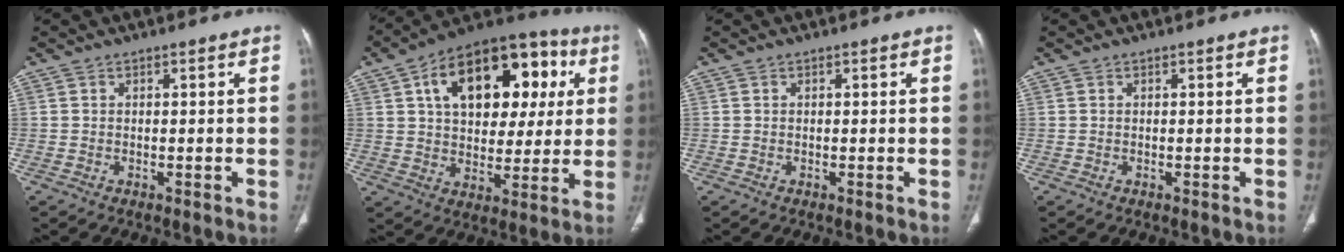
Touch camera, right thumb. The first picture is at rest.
{"total": 23.6, "force": [7.2, 14.1, 17.5], "torque": [-0.224, 0.021, 0.105]}
{"total": 0.0}
{"total": 0.0}